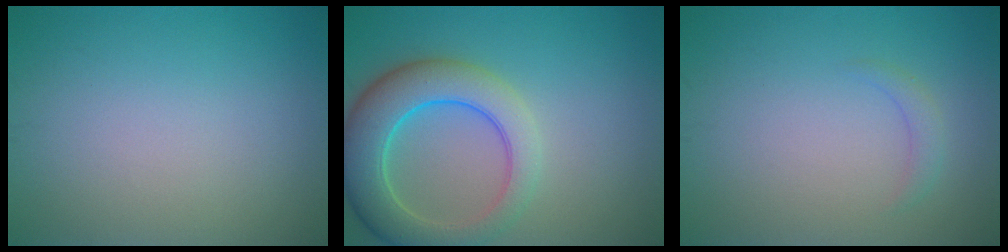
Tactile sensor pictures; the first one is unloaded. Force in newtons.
{"total": 7.1, "press": 7.1, "slide": 0.6}
{"total": 1.1, "press": 1.1, "slide": 0.1}